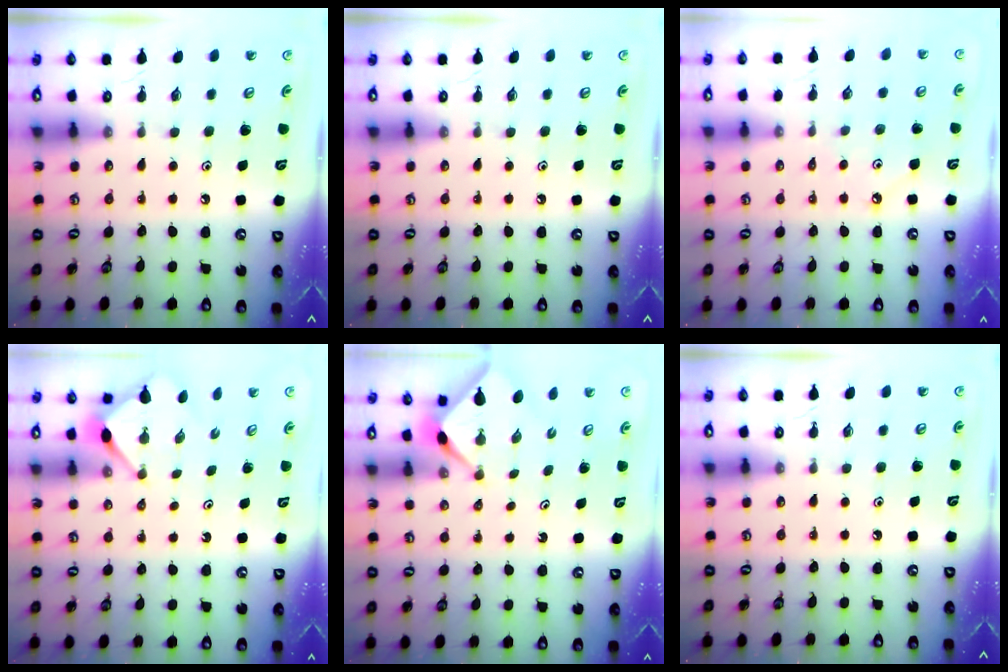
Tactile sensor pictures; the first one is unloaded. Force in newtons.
{"total": 0.0}
{"total": 3.0, "press": 3.0, "slide": 0.3}
{"total": 3.4, "press": 3.4, "slide": 0.3}
{"total": 2.3, "press": 2.3, "slide": 0.1}
{"total": 0.0}